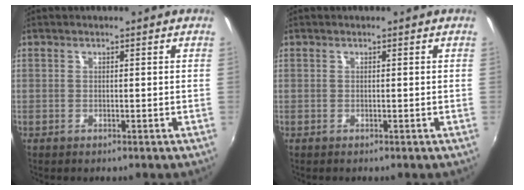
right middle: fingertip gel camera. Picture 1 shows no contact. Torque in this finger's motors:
{"motor_torque": [0.12, 0.06, -0.02, 0.00]}